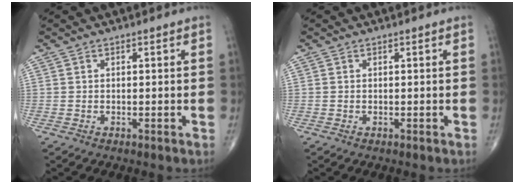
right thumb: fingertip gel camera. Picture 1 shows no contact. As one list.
[{"total": 0.0}]